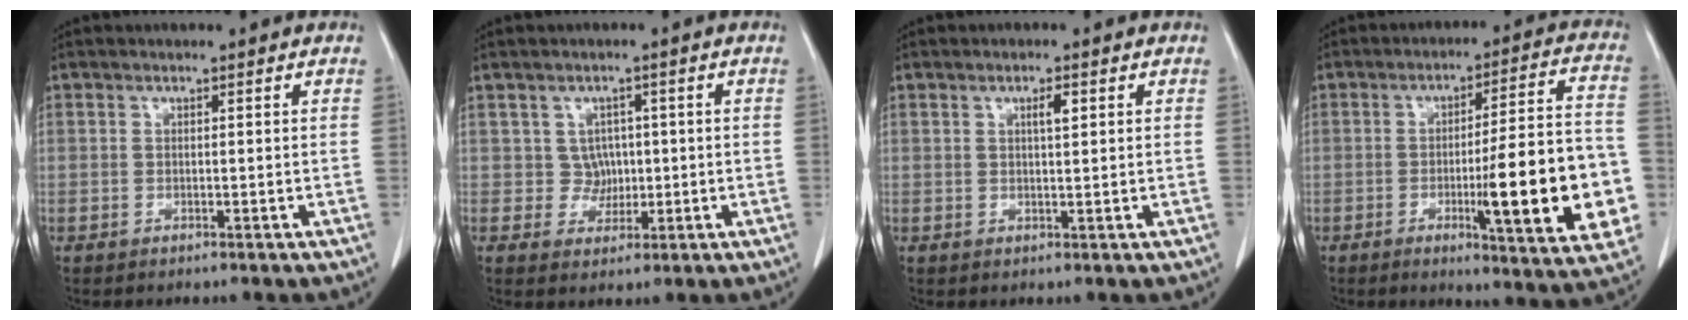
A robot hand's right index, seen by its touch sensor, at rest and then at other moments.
{"total": 2.9, "force": [0.2, 2.9, 0.5], "torque": [0.001, 0.007, 0.005]}
{"total": 1.8, "force": [0.7, 0.3, 1.6], "torque": [-0.029, 0.000, 0.011]}
{"total": 18.6, "force": [-4.3, 2.0, 18.0], "torque": [-0.206, 0.006, -0.052]}